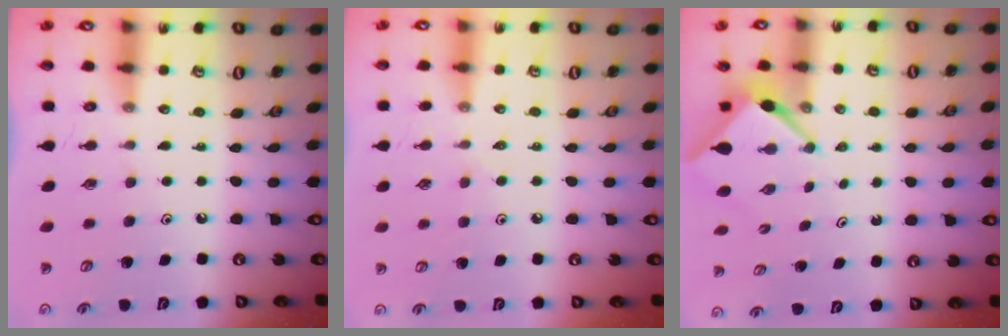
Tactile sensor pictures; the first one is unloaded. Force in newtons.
{"total": 3.7, "press": 3.6, "slide": 0.7}
{"total": 2.9, "press": 2.9, "slide": 0.4}